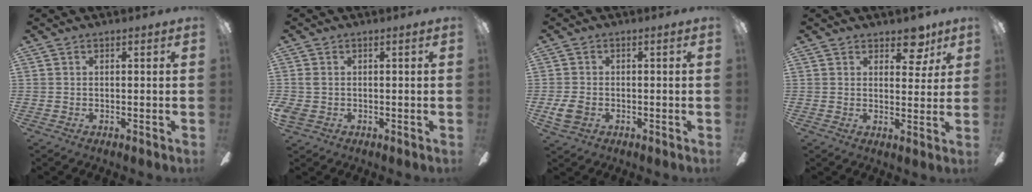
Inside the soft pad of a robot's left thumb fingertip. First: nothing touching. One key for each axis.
{"total": 2.0, "fx": -0.6, "fy": 1.5, "fz": 1.2, "tx": -0.031, "ty": 0.004, "tz": -0.013}
{"total": 4.3, "fx": -1.4, "fy": 2.9, "fz": 2.8, "tx": -0.063, "ty": 0.002, "tz": -0.027}
{"total": 6.7, "fx": 4.6, "fy": 3.7, "fz": 3.2, "tx": -0.018, "ty": -0.023, "tz": 0.076}